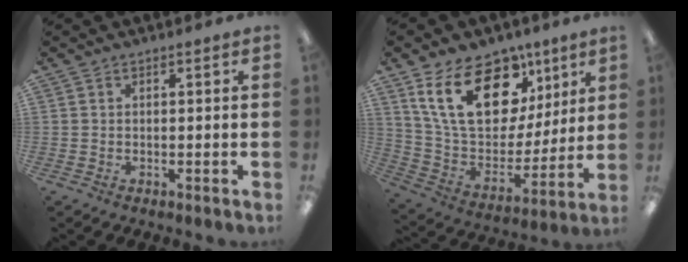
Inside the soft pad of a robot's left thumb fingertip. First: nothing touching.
{"total": 22.8, "force": [11.2, 13.9, 14.2], "torque": [-0.248, -0.043, 0.202]}